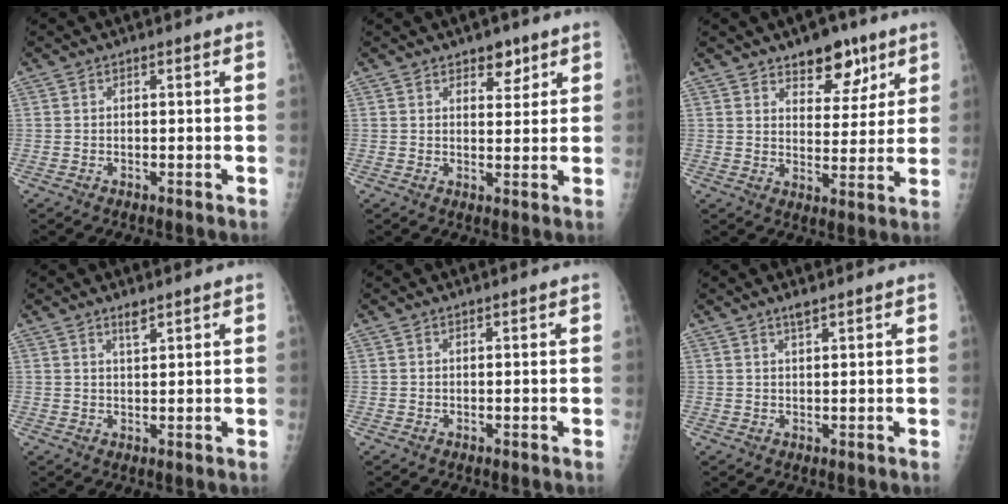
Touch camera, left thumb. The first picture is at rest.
{"total": 3.7, "force": [2.4, 2.1, 1.8], "torque": [-0.001, -0.015, 0.034]}
{"total": 9.2, "force": [6.0, 4.9, 4.8], "torque": [-0.031, -0.035, 0.090]}
{"total": 2.1, "force": [1.6, 0.4, 1.2], "torque": [-0.020, -0.011, 0.029]}
{"total": 0.0}
{"total": 1.7, "force": [1.3, 0.2, 1.0], "torque": [-0.019, -0.006, 0.025]}